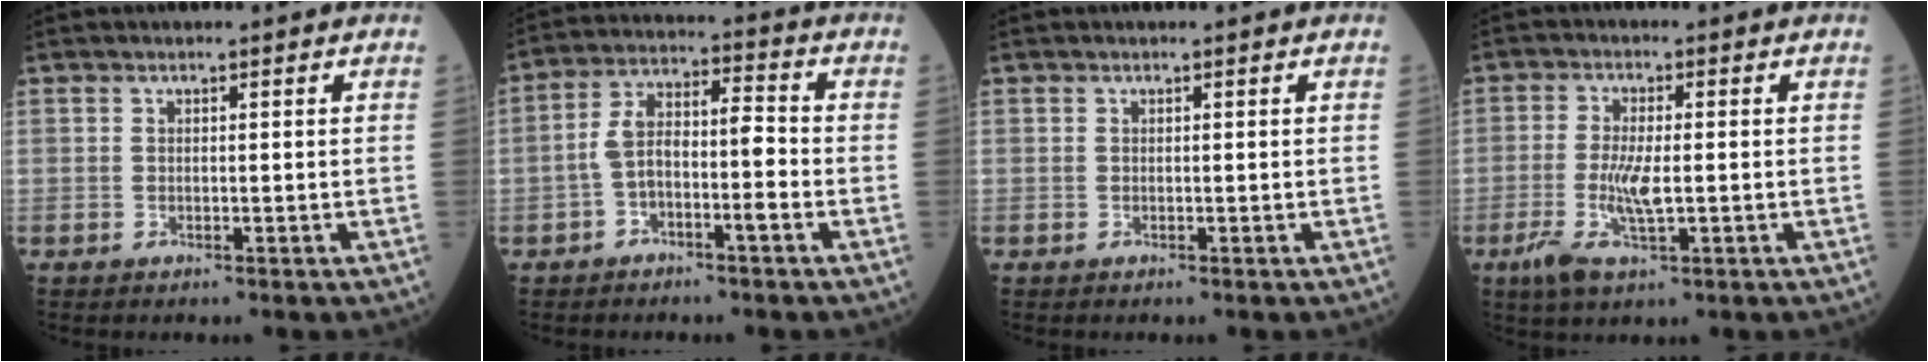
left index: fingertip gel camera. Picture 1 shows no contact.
{"total": 7.8, "force": [-2.6, 2.4, 6.9], "torque": [-0.134, 0.035, -0.047]}
{"total": 0.0}
{"total": 6.1, "force": [-1.6, 1.6, 5.7], "torque": [-0.126, -0.012, -0.027]}